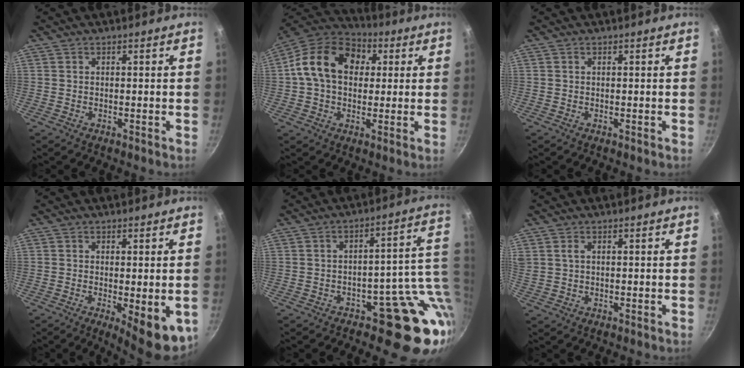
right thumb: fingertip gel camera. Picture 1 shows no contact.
{"total": 16.7, "force": [3.3, 12.3, 10.8], "torque": [-0.159, 0.026, 0.038]}
{"total": 0.0}
{"total": 9.7, "force": [-2.5, 2.9, 8.9], "torque": [-0.100, -0.011, -0.023]}
{"total": 12.8, "force": [-2.0, 7.3, 10.3], "torque": [-0.061, 0.024, -0.024]}
{"total": 1.6, "force": [0.6, 0.9, 1.2], "torque": [-0.021, 0.002, 0.012]}